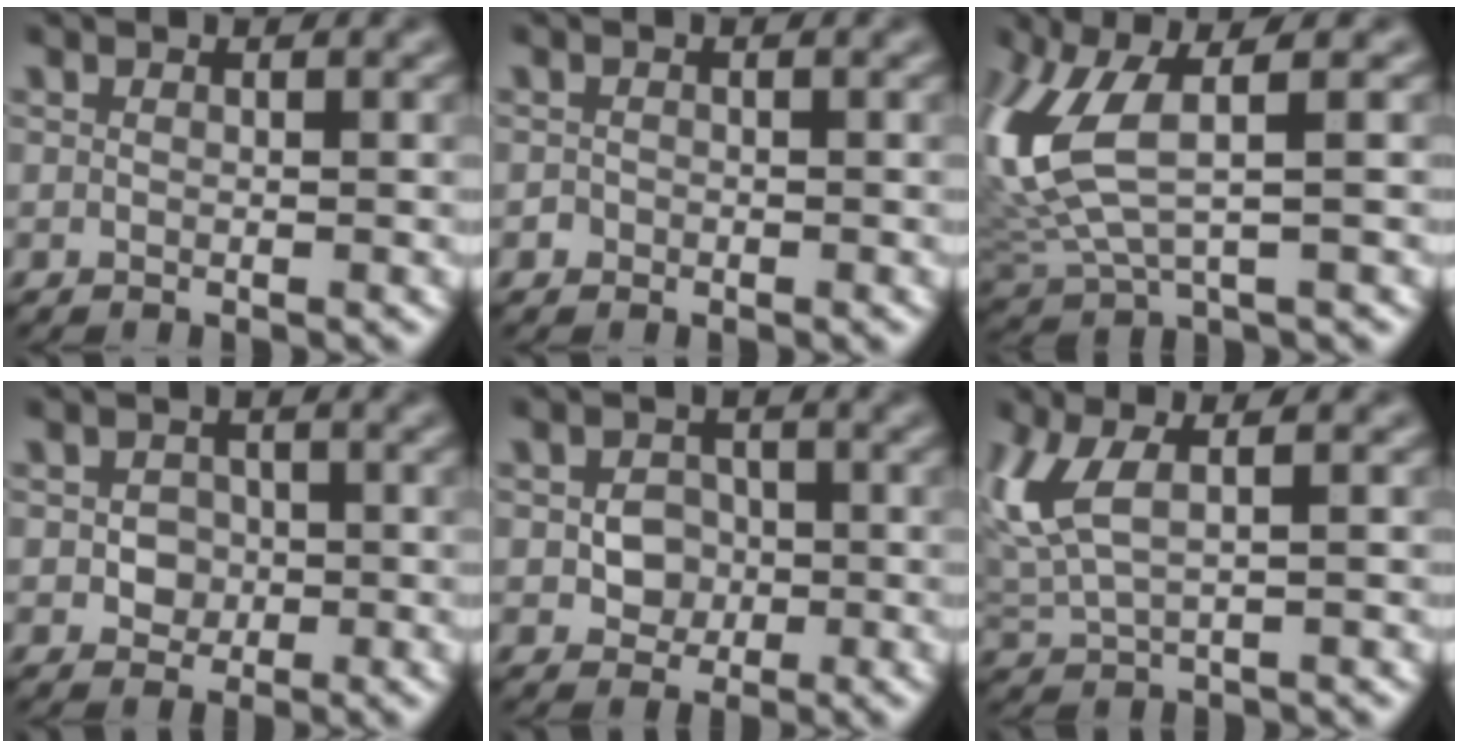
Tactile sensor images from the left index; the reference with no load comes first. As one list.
[{"total": 0.6, "force": [-0.4, 0.4, 0.0], "torque": [0.004, -0.001, -0.006]}, {"total": 7.8, "force": [1.6, 3.1, 7.0], "torque": [-0.184, 0.003, 0.037]}, {"total": 2.0, "force": [-0.2, 1.8, 0.9], "torque": [-0.006, -0.001, -0.006]}, {"total": 2.8, "force": [-0.5, 2.4, 1.4], "torque": [-0.013, 0.000, -0.016]}, {"total": 5.1, "force": [1.4, 2.2, 4.4], "torque": [-0.117, 0.006, 0.034]}]